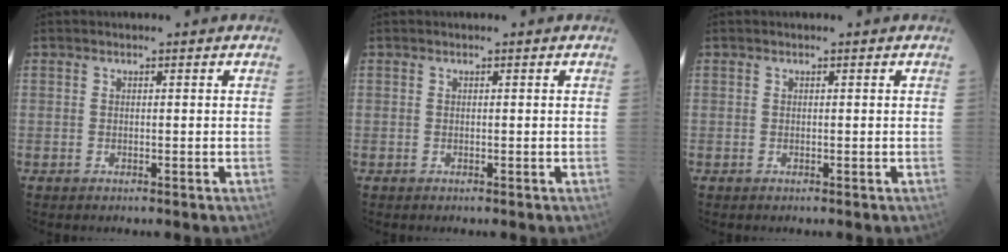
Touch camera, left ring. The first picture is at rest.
{"total": 0.0}
{"total": 0.0}